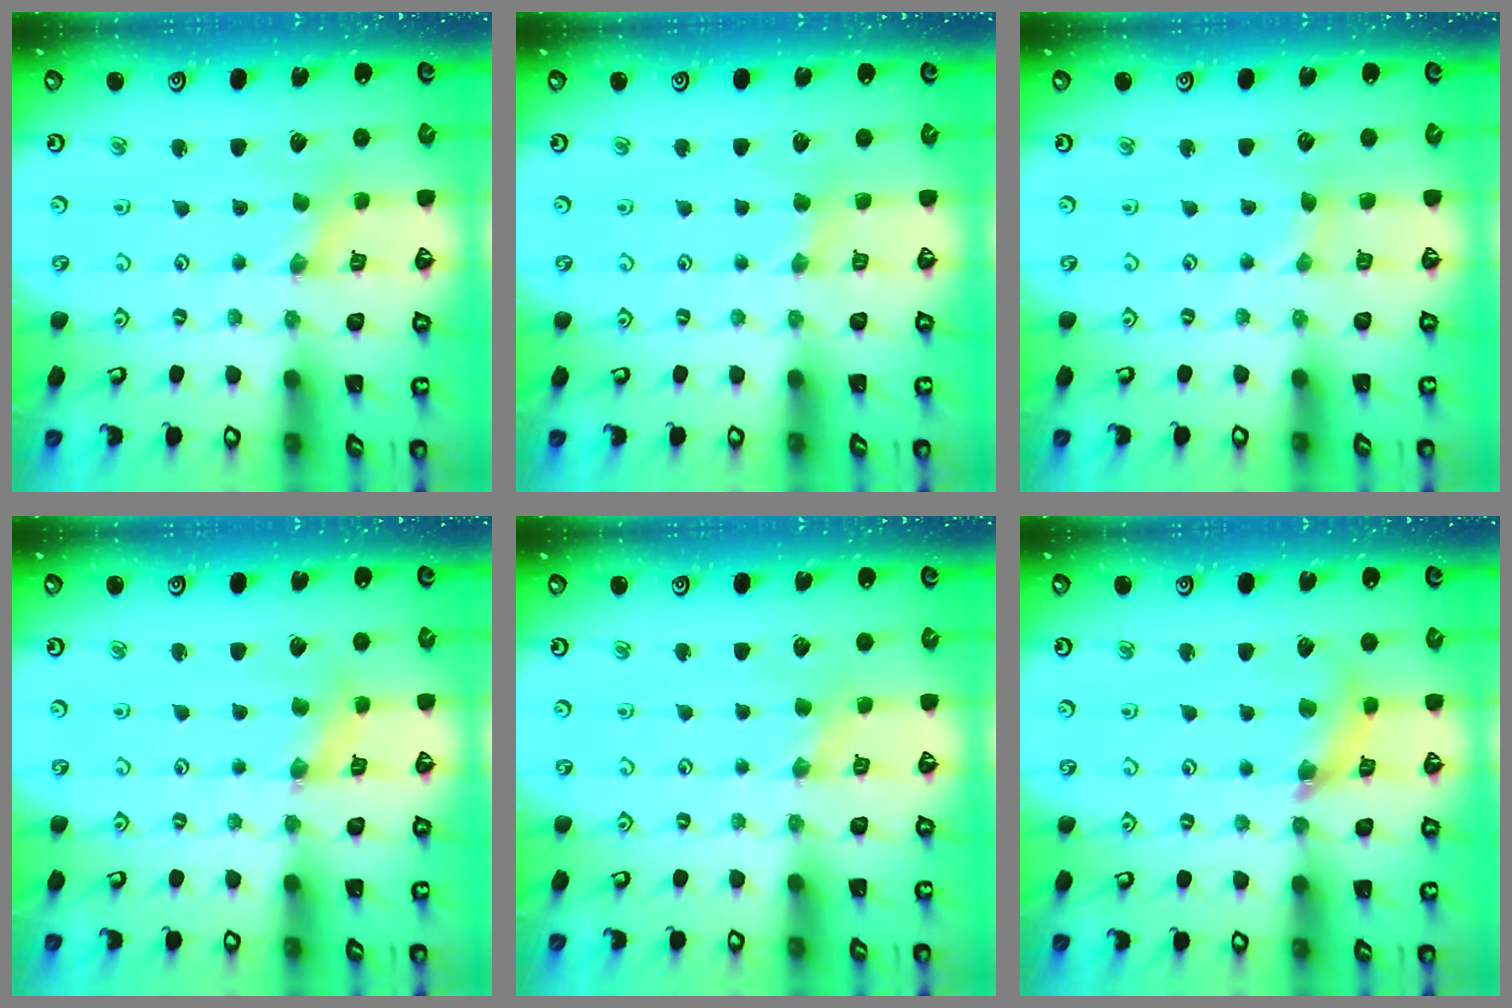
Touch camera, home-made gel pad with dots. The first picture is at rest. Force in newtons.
{"total": 2.6, "press": 2.6, "slide": 0.4}
{"total": 1.3, "press": 1.2, "slide": 0.2}
{"total": 2.5, "press": 2.4, "slide": 0.3}
{"total": 1.8, "press": 1.7, "slide": 0.5}
{"total": 8.4, "press": 8.4, "slide": 0.8}